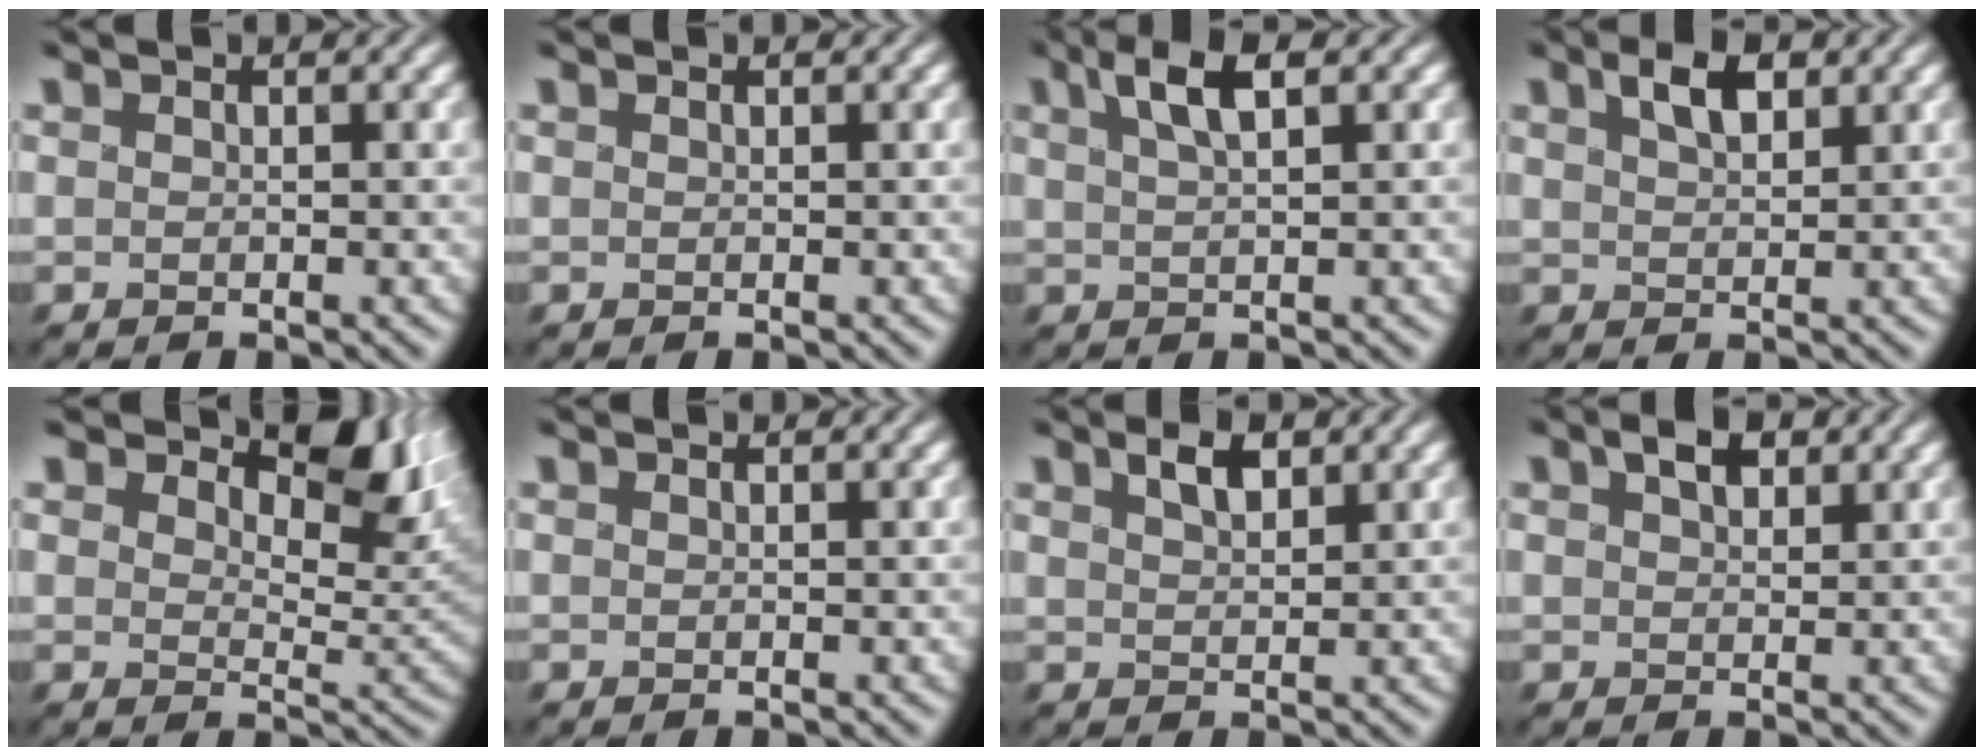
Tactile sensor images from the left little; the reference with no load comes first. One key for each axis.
{"total": 0.0}
{"total": 3.9, "fx": 1.7, "fy": 1.2, "fz": 3.2, "tx": -0.061, "ty": 0.004, "tz": 0.023}
{"total": 3.1, "fx": 1.3, "fy": 1.5, "fz": 2.4, "tx": -0.046, "ty": 0.000, "tz": 0.019}
{"total": 8.3, "fx": 5.0, "fy": 4.1, "fz": 5.2, "tx": -0.080, "ty": -0.007, "tz": 0.081}
{"total": 0.0}
{"total": 2.2, "fx": 1.1, "fy": 1.0, "fz": 1.7, "tx": -0.033, "ty": -0.002, "tz": 0.016}
{"total": 2.8, "fx": 1.3, "fy": 1.6, "fz": 1.9, "tx": -0.036, "ty": -0.001, "tz": 0.014}